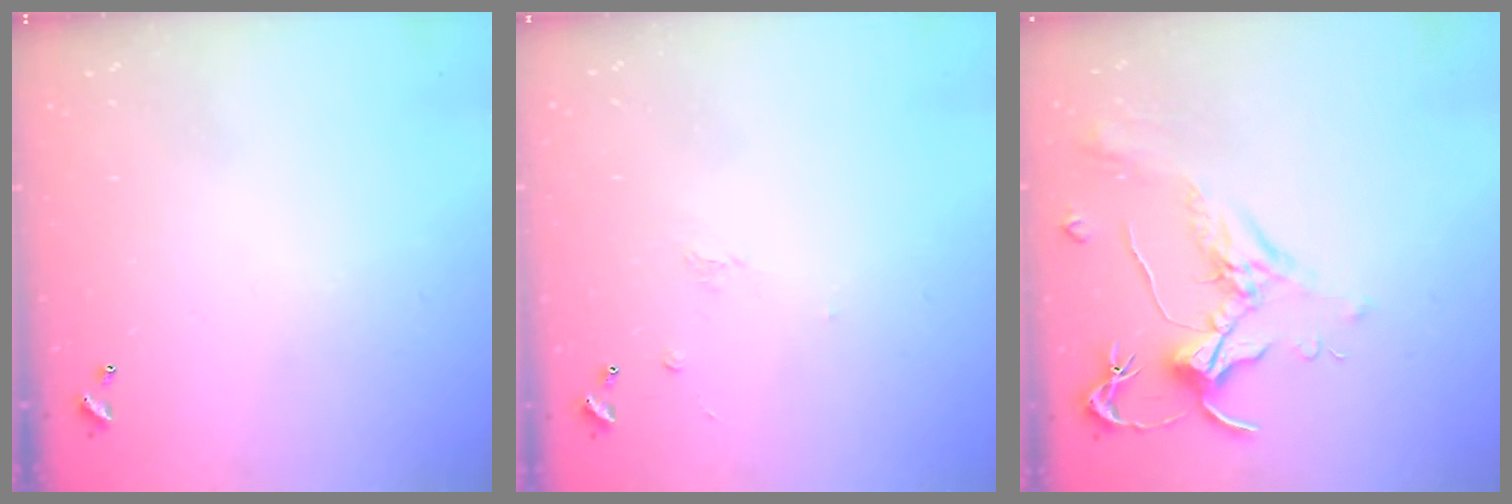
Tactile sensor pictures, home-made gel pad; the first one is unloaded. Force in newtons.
{"total": 1.2, "press": 1.1, "slide": 0.6}
{"total": 1.8, "press": 1.7, "slide": 0.6}